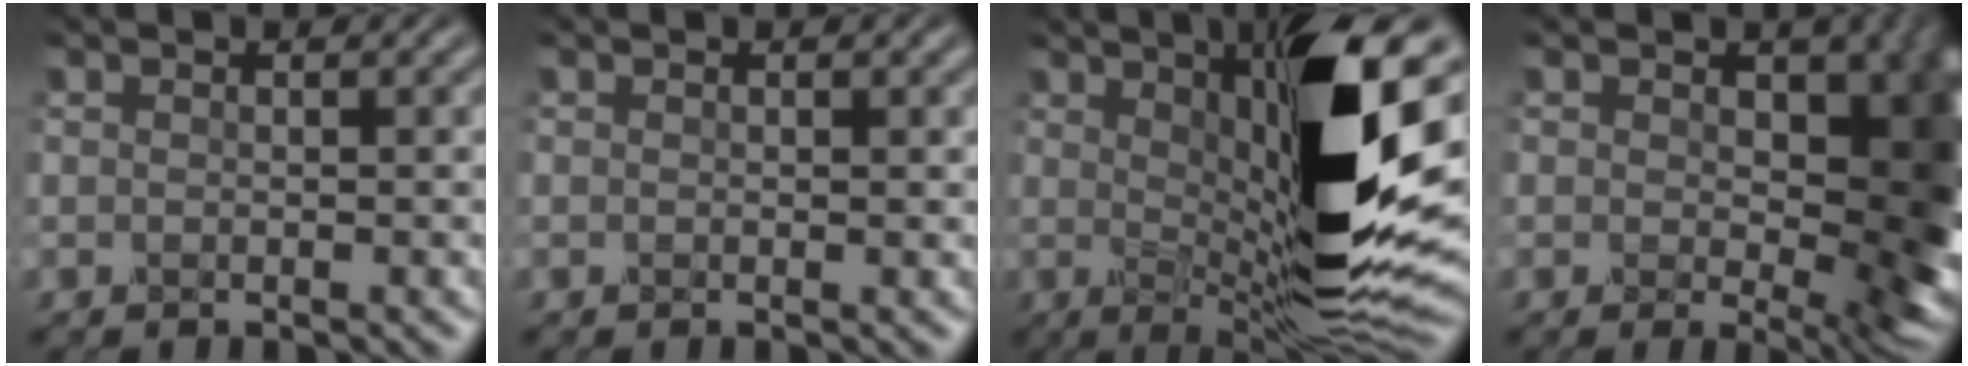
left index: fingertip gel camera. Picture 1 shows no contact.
{"total": 0.0}
{"total": 13.3, "force": [3.0, 3.1, 12.6], "torque": [-0.190, -0.016, 0.057]}
{"total": 10.8, "force": [0.6, 6.4, 8.7], "torque": [-0.097, -0.007, 0.012]}